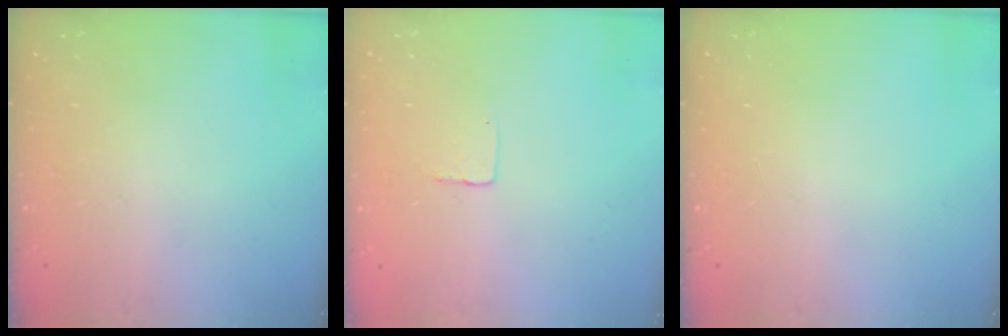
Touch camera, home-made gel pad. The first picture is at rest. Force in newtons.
{"total": 2.7, "press": 2.7, "slide": 0.1}
{"total": 0.0}